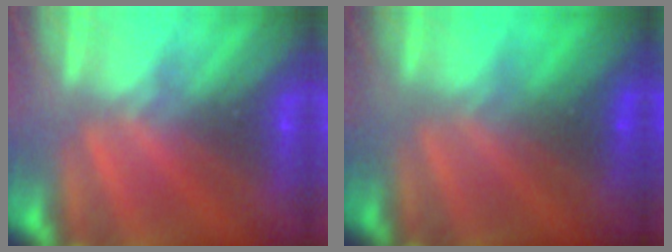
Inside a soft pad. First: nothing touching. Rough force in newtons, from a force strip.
{"total": 1.7}